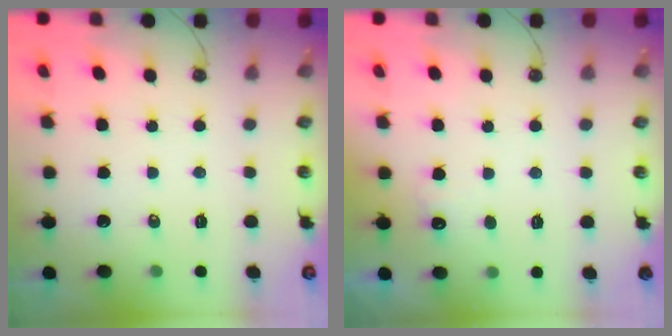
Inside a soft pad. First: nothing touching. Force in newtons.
{"total": 4.5, "press": 4.3, "slide": 1.2}